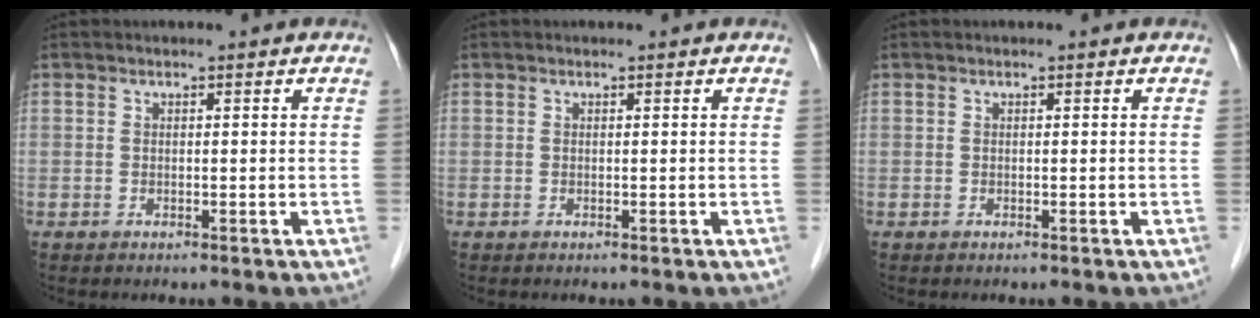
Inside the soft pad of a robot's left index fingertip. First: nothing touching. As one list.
[{"total": 0.0}, {"total": 0.0}]